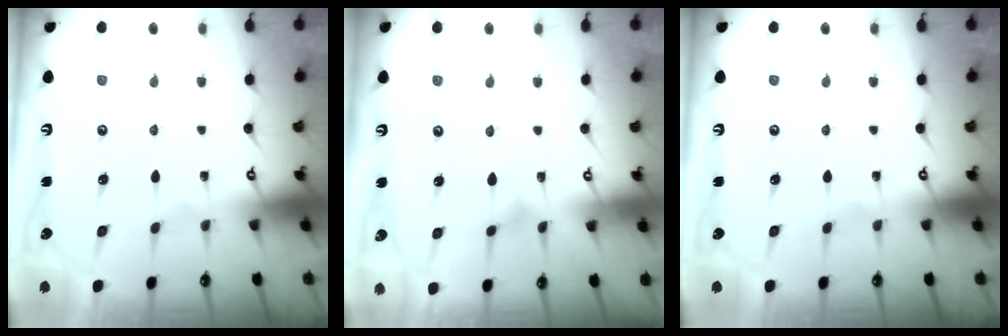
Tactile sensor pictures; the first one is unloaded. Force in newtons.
{"total": 5.4, "press": 5.4, "slide": 0.4}
{"total": 0.0}